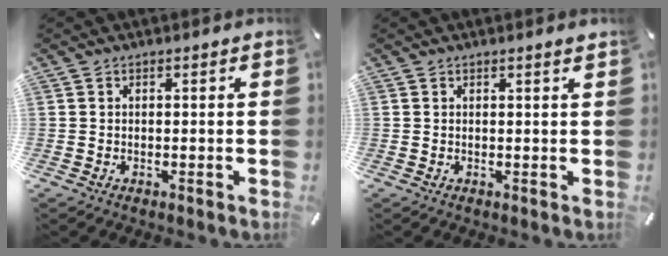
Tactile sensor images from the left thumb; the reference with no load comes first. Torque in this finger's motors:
{"motor_torque": [0.00, 0.00, 0.00, 0.00, 0.00]}